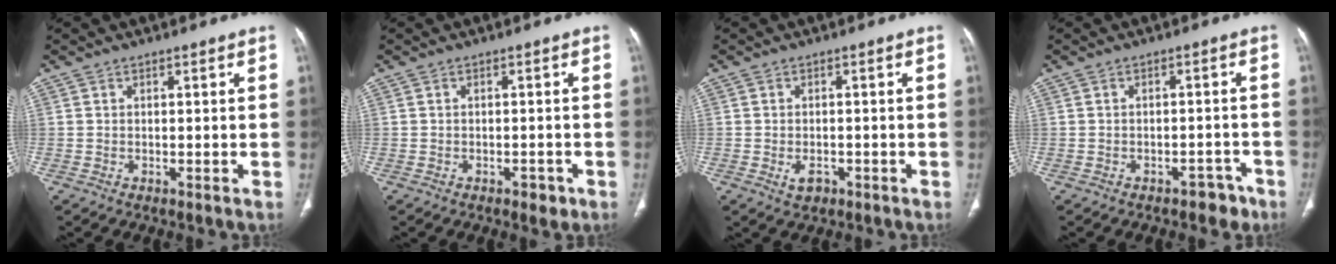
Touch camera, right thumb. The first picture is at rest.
{"total": 2.0, "force": [-1.2, 1.1, 1.2], "torque": [-0.009, 0.004, -0.012]}
{"total": 2.1, "force": [-0.8, 1.4, 1.4], "torque": [-0.022, 0.001, -0.008]}
{"total": 3.7, "force": [-2.8, 2.1, 1.2], "torque": [-0.003, 0.025, -0.031]}